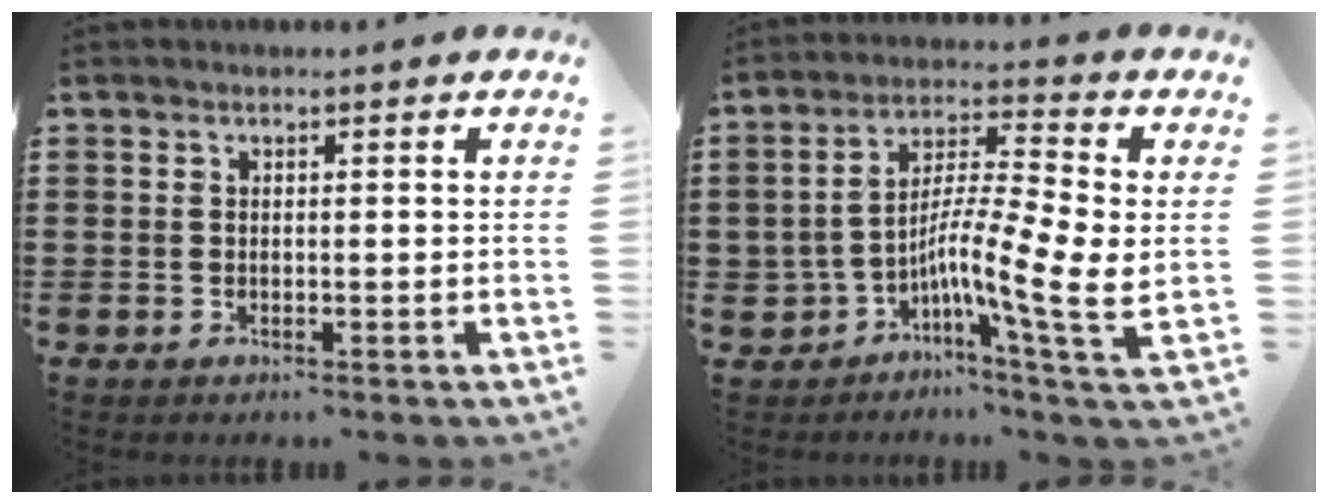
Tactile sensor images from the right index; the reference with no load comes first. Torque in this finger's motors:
{"motor_torque": [0.36, -0.04, 0.70, 0.15]}